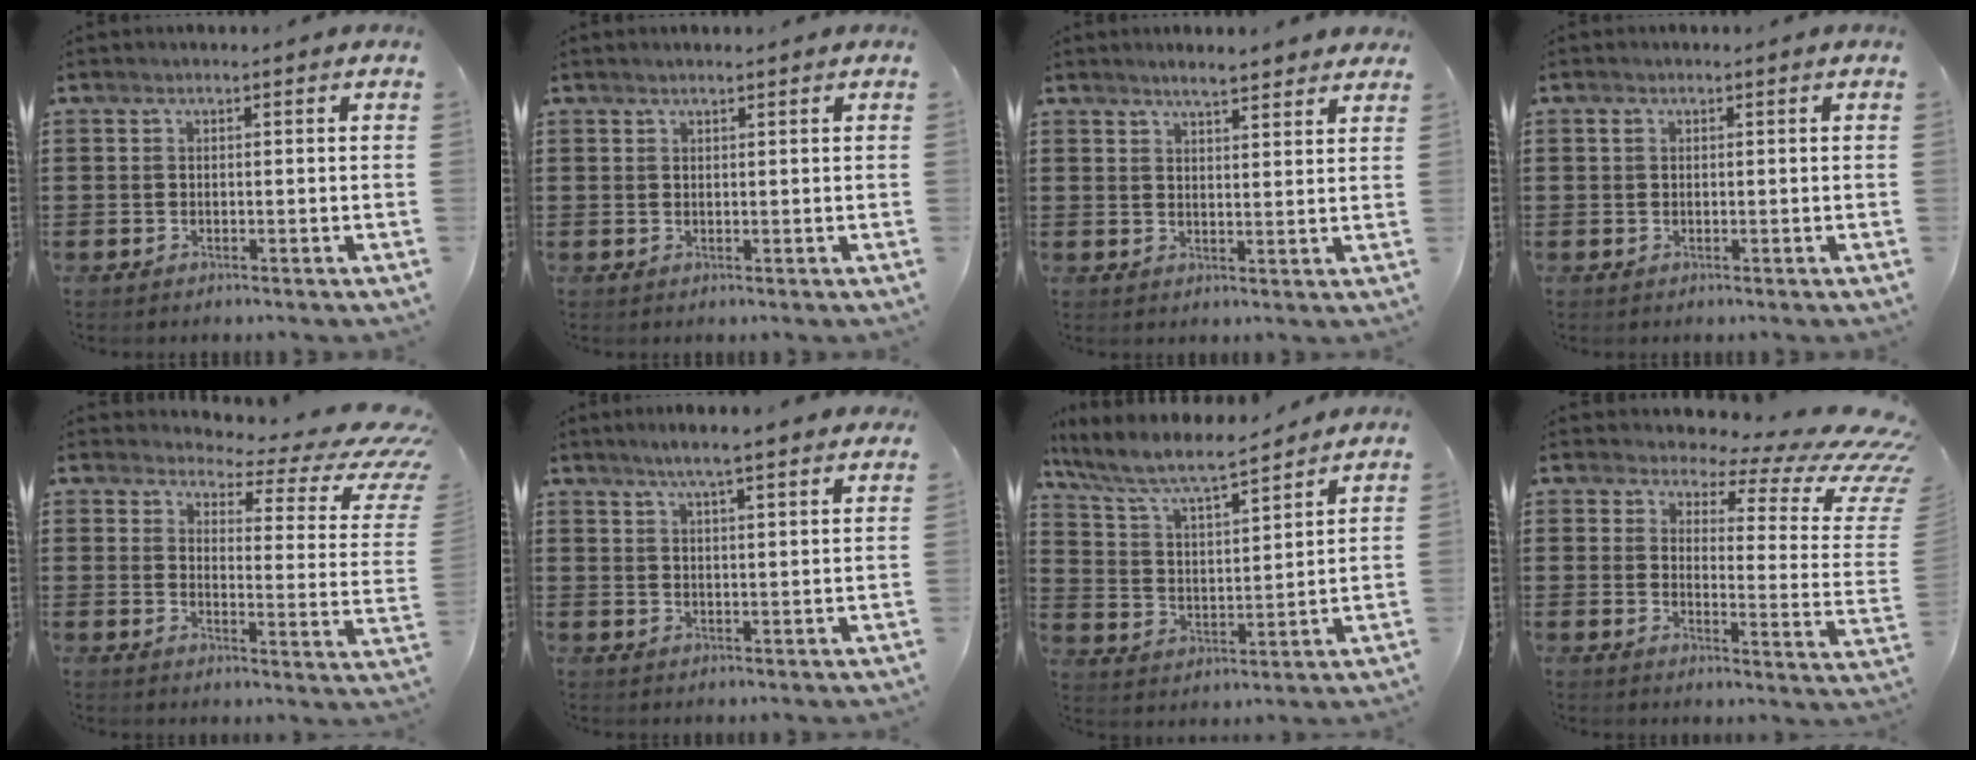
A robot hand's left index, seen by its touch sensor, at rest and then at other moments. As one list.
[{"total": 0.8, "force": [0.6, 0.0, 0.4], "torque": [-0.009, -0.001, 0.012]}, {"total": 3.4, "force": [3.2, 0.2, 1.3], "torque": [-0.033, -0.005, 0.057]}, {"total": 0.8, "force": [0.2, 0.6, 0.4], "torque": [-0.011, 0.005, 0.004]}, {"total": 5.3, "force": [4.1, 1.7, 3.0], "torque": [-0.053, -0.034, 0.064]}, {"total": 4.7, "force": [3.9, 0.1, 2.6], "torque": [-0.061, -0.004, 0.069]}, {"total": 7.6, "force": [6.5, 1.1, 3.8], "torque": [-0.101, -0.034, 0.107]}, {"total": 6.5, "force": [4.5, 2.4, 4.0], "torque": [-0.072, -0.039, 0.075]}]